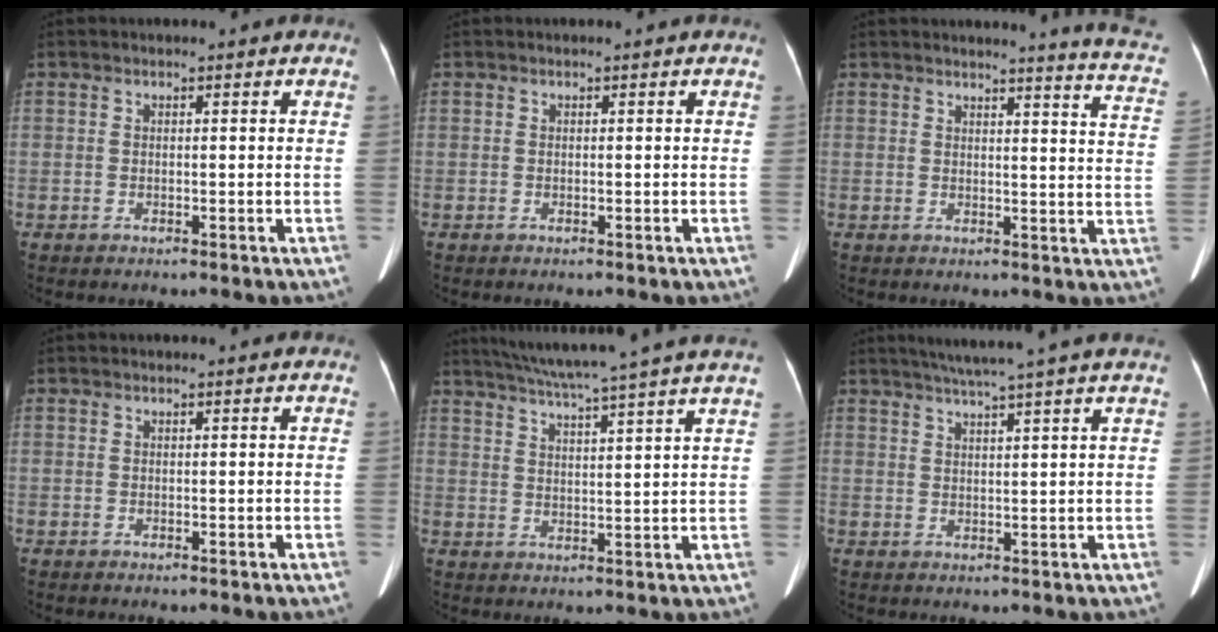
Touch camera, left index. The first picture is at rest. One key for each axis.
{"total": 0.0}
{"total": 9.9, "fx": 9.2, "fy": -0.7, "fz": 3.6, "tx": -0.034, "ty": -0.067, "tz": 0.071}
{"total": 1.1, "fx": 1.0, "fy": 0.4, "fz": 0.2, "tx": -0.014, "ty": 0.017, "tz": 0.009}
{"total": 17.7, "fx": 15.2, "fy": -1.7, "fz": 9.0, "tx": -0.158, "ty": -0.003, "tz": 0.202}
{"total": 10.6, "fx": 8.8, "fy": -1.3, "fz": 5.8, "tx": -0.091, "ty": 0.023, "tz": 0.109}